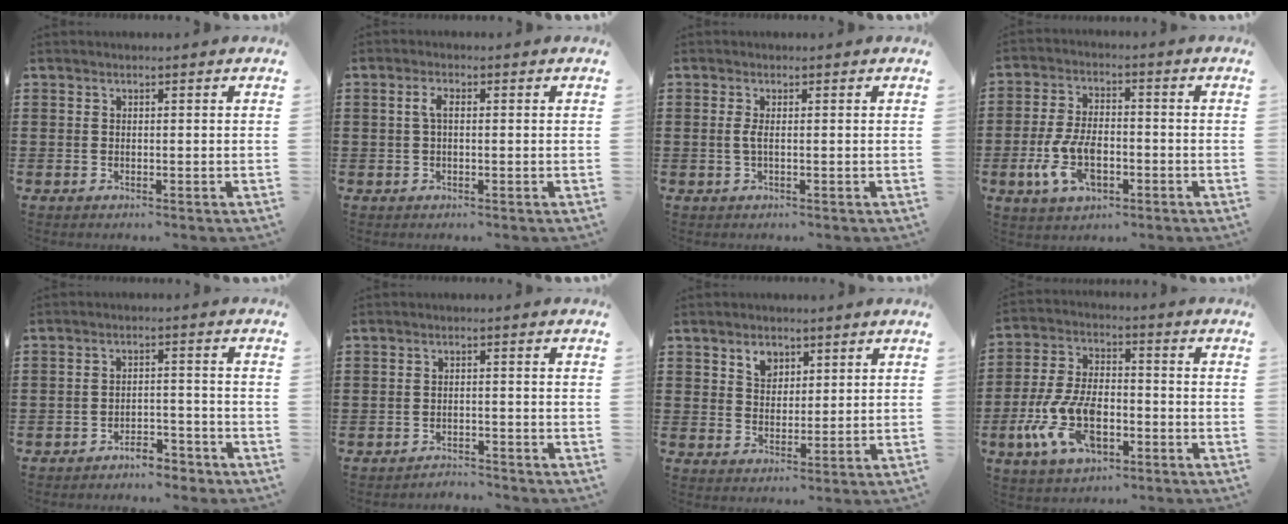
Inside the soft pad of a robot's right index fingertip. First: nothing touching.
{"total": 2.2, "force": [0.1, 0.8, 2.0], "torque": [-0.048, 0.002, -0.002]}
{"total": 1.7, "force": [-0.2, 0.2, 1.6], "torque": [-0.040, -0.005, -0.005]}
{"total": 8.4, "force": [-2.7, 4.3, 6.7], "torque": [-0.160, -0.006, -0.054]}
{"total": 3.7, "force": [-3.5, 0.8, 0.7], "torque": [-0.015, 0.008, -0.072]}
{"total": 2.0, "force": [-2.0, 0.1, -0.1], "torque": [-0.006, 0.001, -0.044]}
{"total": 3.3, "force": [2.1, 2.3, 1.1], "torque": [-0.022, 0.003, 0.038]}
{"total": 11.3, "force": [-4.2, 5.8, 8.7], "torque": [-0.212, -0.006, -0.079]}